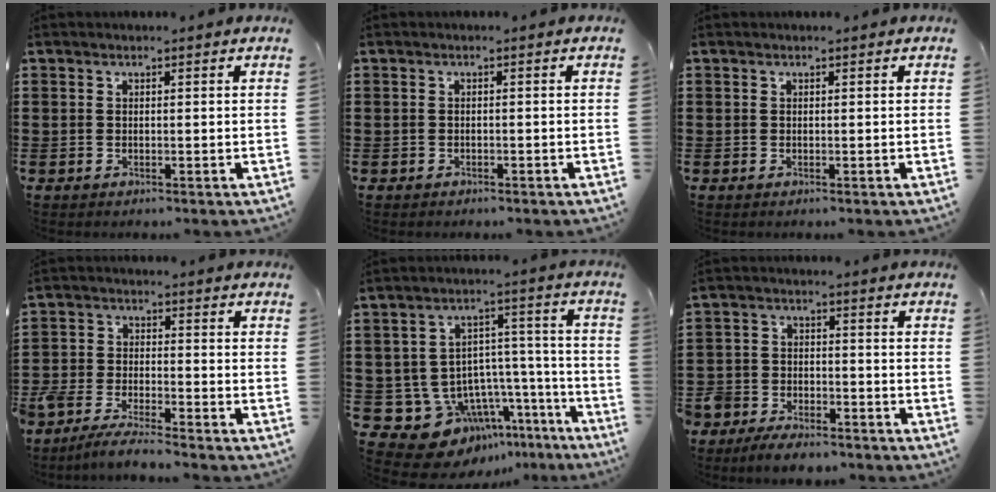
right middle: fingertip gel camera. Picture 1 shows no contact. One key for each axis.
{"total": 0.6, "fx": -0.5, "fy": 0.3, "fz": 0.0, "tx": 0.000, "ty": 0.003, "tz": -0.013}
{"total": 0.0}
{"total": 5.0, "fx": -4.9, "fy": 0.4, "fz": 1.0, "tx": -0.034, "ty": -0.001, "tz": -0.102}
{"total": 11.0, "fx": -8.1, "fy": 7.3, "fz": 1.8, "tx": -0.044, "ty": 0.019, "tz": -0.138}
{"total": 4.9, "fx": -4.7, "fy": 1.6, "fz": 0.3, "tx": -0.015, "ty": 0.011, "tz": -0.097}